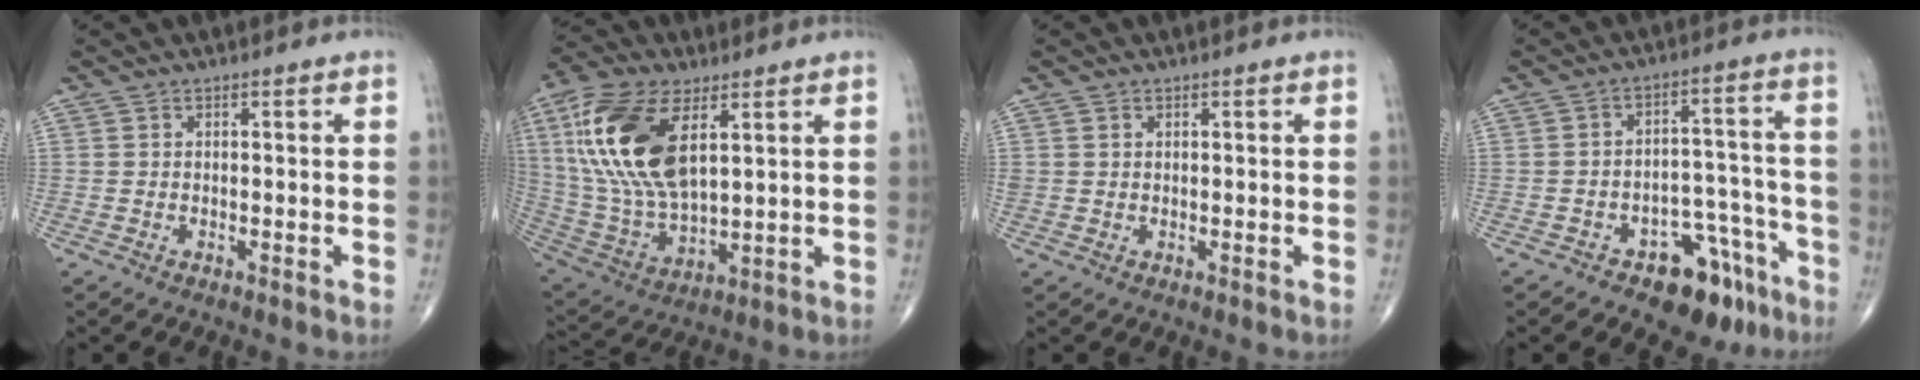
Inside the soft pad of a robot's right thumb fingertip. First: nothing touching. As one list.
[{"total": 20.9, "force": [6.8, 10.4, 16.8], "torque": [-0.347, -0.021, 0.132]}, {"total": 1.0, "force": [0.6, 0.8, 0.4], "torque": [-0.002, -0.002, 0.011]}, {"total": 11.7, "force": [-7.6, 6.3, 6.3], "torque": [-0.042, 0.073, -0.106]}]